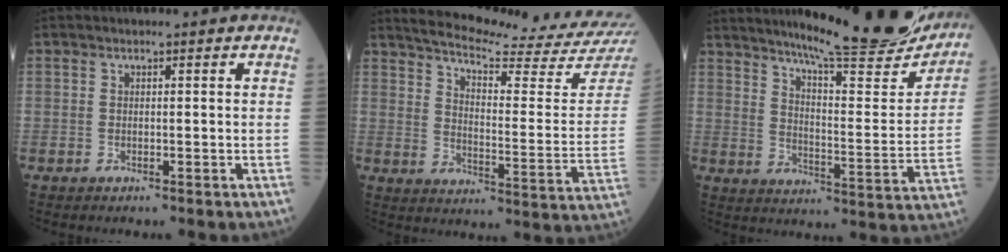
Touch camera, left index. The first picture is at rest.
{"total": 22.6, "force": [20.8, -0.5, 8.8], "torque": [-0.145, -0.095, 0.265]}
{"total": 23.5, "force": [20.6, 2.0, 11.1], "torque": [-0.165, -0.058, 0.270]}